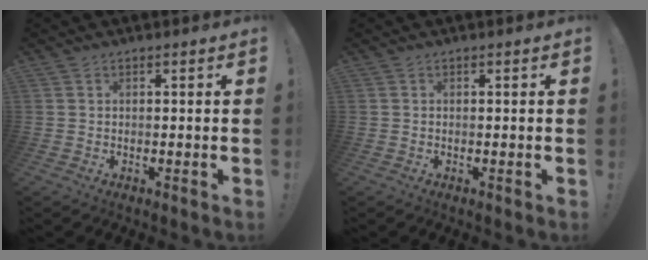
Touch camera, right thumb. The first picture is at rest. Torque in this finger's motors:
{"motor_torque": [0.14, -0.05, 0.14, -0.01, -0.01]}